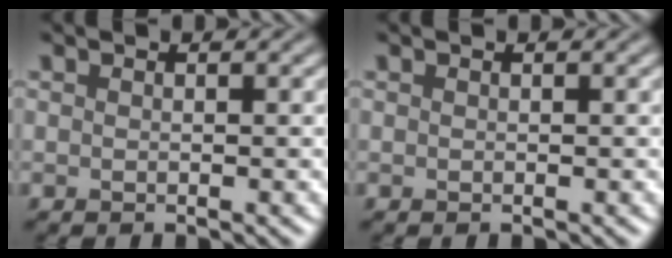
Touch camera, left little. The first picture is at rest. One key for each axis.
{"total": 0.0}